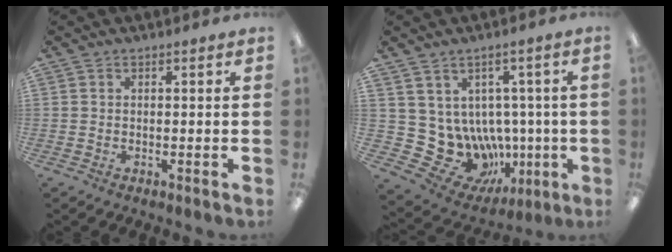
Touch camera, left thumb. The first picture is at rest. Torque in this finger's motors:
{"motor_torque": [0.15, 0.15, -0.21, -0.01, 0.03]}